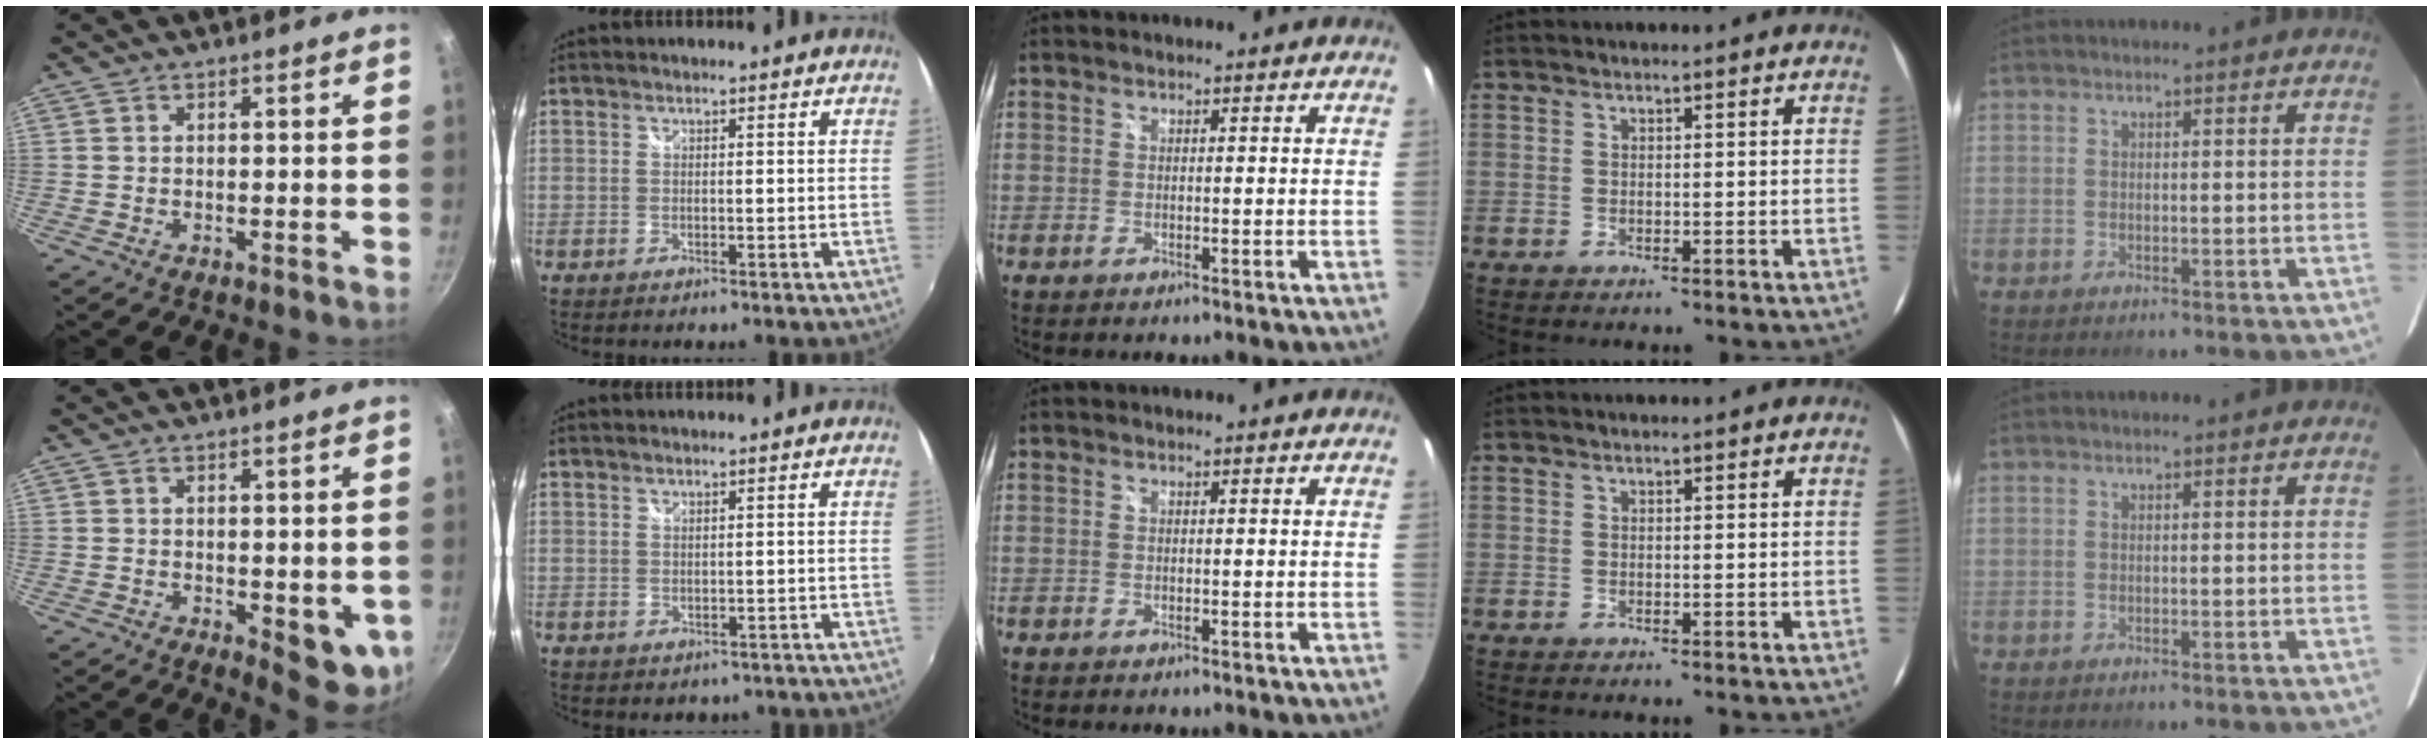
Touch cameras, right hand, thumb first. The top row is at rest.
{"thumb": {"total": 7.9, "force": [-0.3, 3.7, 7.0], "torque": [-0.059, -0.003, 0.008]}, "index": {"total": 1.8, "force": [-0.7, 1.5, 0.6], "torque": [-0.009, -0.001, -0.003]}}